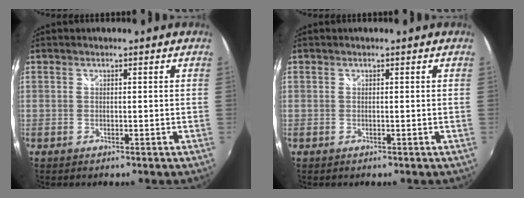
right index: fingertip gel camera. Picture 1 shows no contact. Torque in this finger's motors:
{"motor_torque": [0.00, 0.00, 0.02, 0.01]}